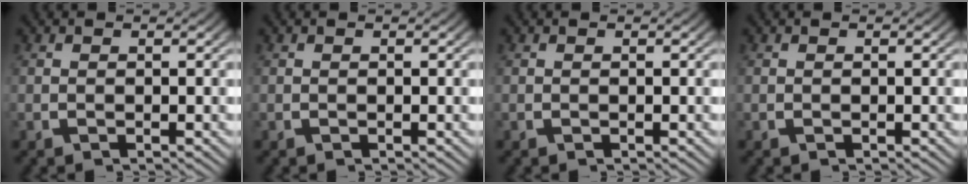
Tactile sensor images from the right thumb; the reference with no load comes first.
{"total": 0.0}
{"total": 0.0}
{"total": 0.0}